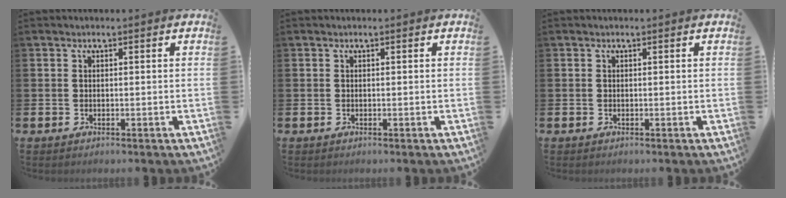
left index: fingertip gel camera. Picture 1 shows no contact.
{"total": 0.0}
{"total": 0.0}